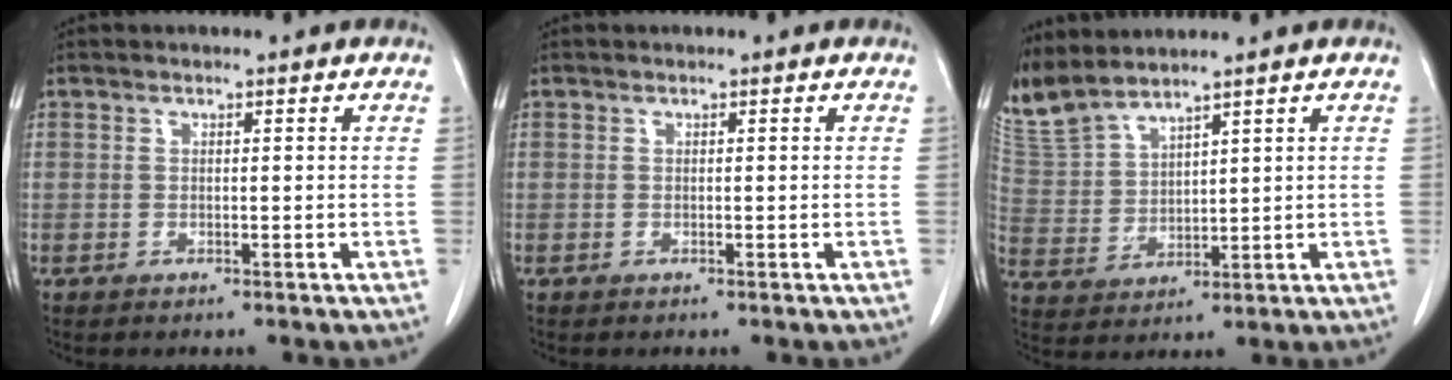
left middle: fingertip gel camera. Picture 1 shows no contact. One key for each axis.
{"total": 0.0}
{"total": 6.6, "fx": 6.5, "fy": 0.2, "fz": 1.5, "tx": -0.059, "ty": 0.008, "tz": 0.151}